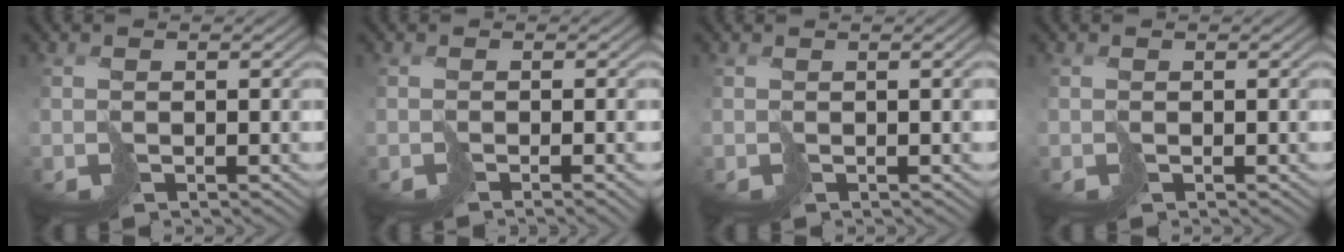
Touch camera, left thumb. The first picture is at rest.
{"total": 2.4, "force": [-0.8, 0.4, 2.2], "torque": [-0.024, -0.002, -0.019]}
{"total": 3.0, "force": [0.2, 0.8, 2.9], "torque": [-0.034, 0.003, 0.002]}
{"total": 0.0}